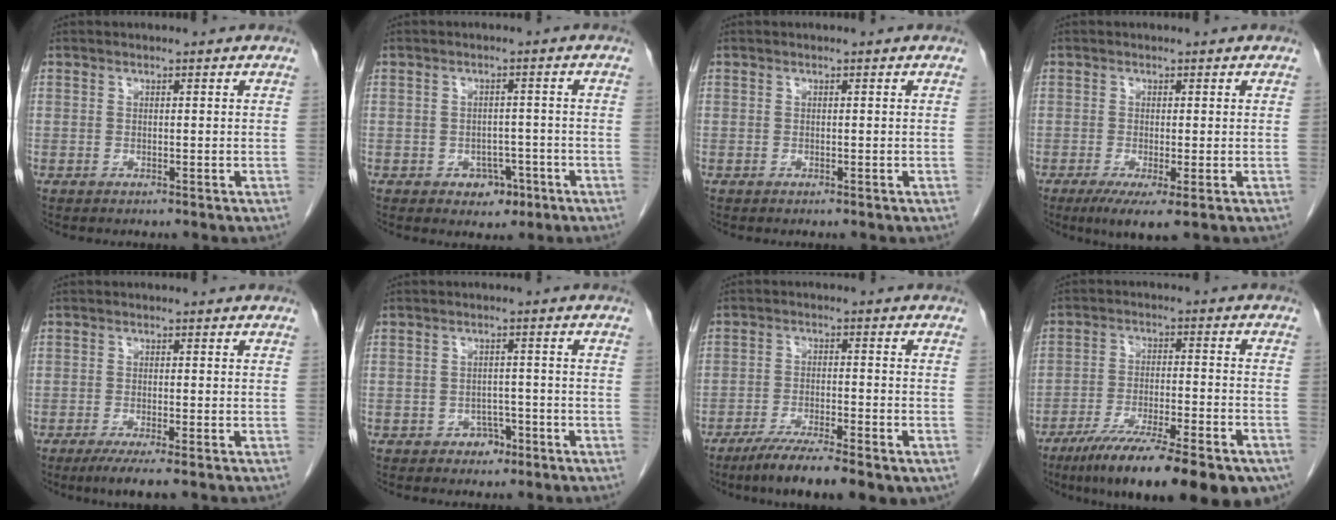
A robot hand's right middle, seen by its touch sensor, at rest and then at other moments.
{"total": 3.5, "force": [-1.8, 2.6, 1.6], "torque": [-0.012, 0.008, -0.018]}
{"total": 0.0}
{"total": 4.9, "force": [-2.2, 0.8, 4.3], "torque": [-0.069, -0.014, -0.033]}
{"total": 4.0, "force": [-2.6, 0.2, 3.0], "torque": [-0.049, -0.013, -0.045]}
{"total": 2.5, "force": [-1.6, 1.8, 0.8], "torque": [-0.006, 0.009, -0.019]}
{"total": 10.3, "force": [-7.1, 1.9, 7.3], "torque": [-0.113, -0.017, -0.109]}
{"total": 21.1, "force": [-15.1, 3.7, 14.3], "torque": [-0.167, -0.020, -0.228]}